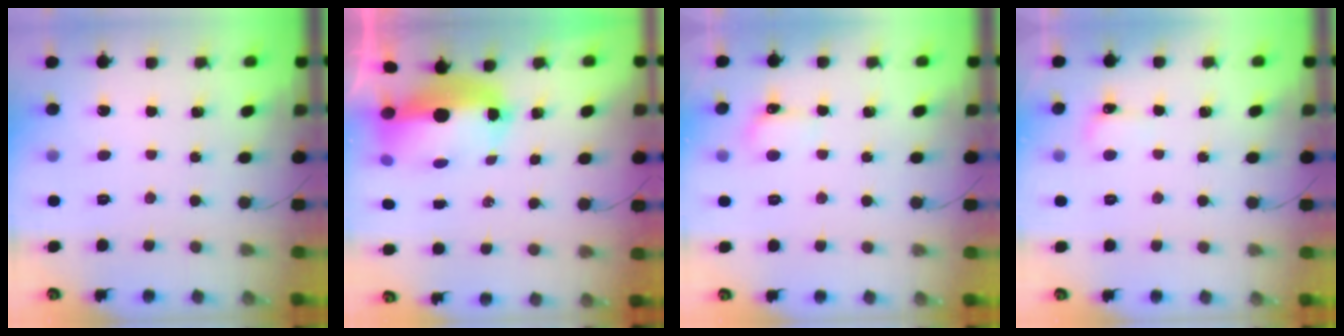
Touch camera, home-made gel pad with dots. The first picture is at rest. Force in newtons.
{"total": 10.7, "press": 10.5, "slide": 2.3}
{"total": 4.2, "press": 4.0, "slide": 1.1}
{"total": 4.9, "press": 4.7, "slide": 1.4}